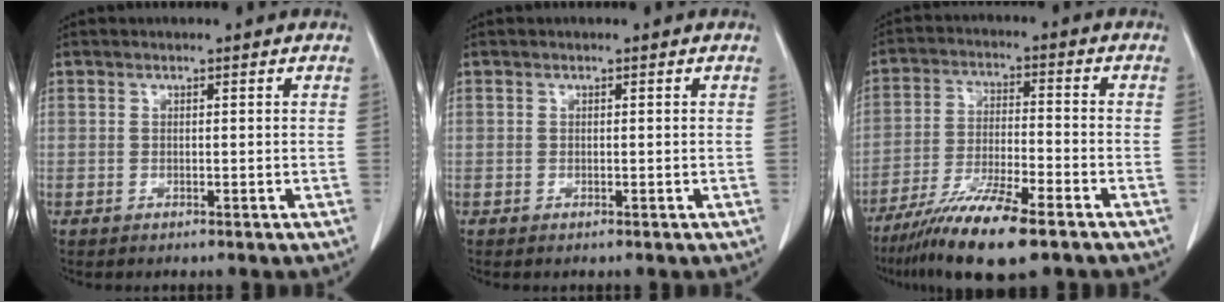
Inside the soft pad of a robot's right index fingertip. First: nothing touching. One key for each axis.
{"total": 0.0}
{"total": 12.5, "fx": -8.6, "fy": 1.3, "fz": 8.9, "tx": -0.164, "ty": -0.030, "tz": -0.152}